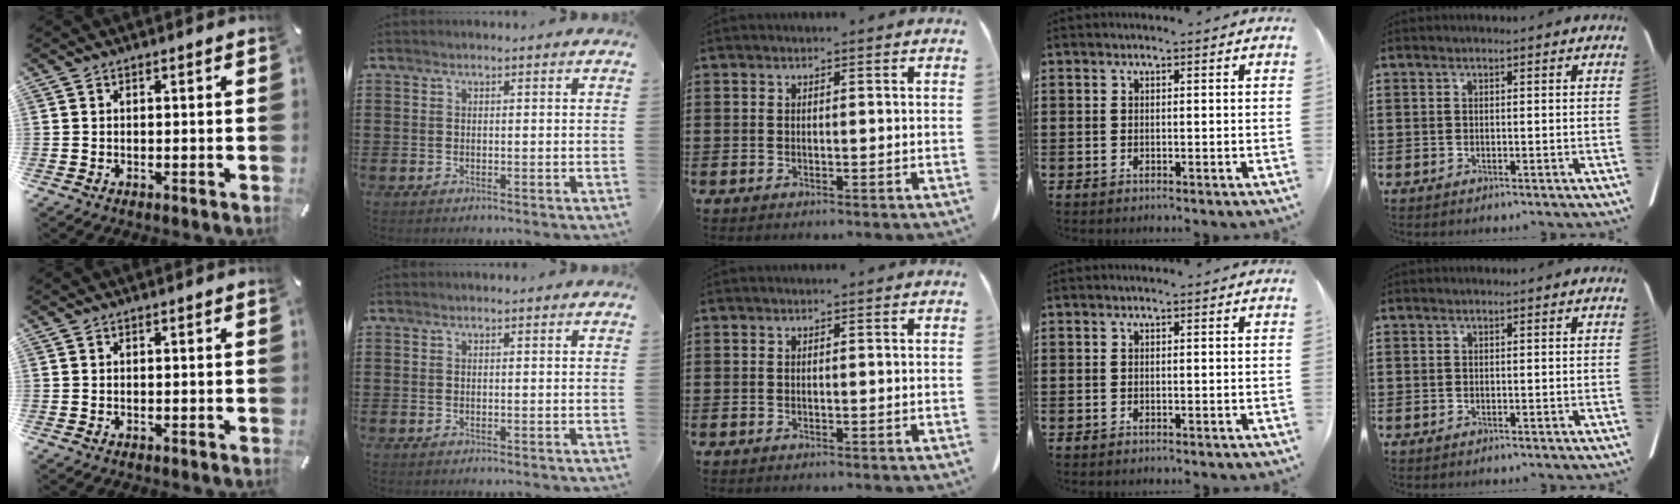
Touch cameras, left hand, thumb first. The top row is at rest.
{}